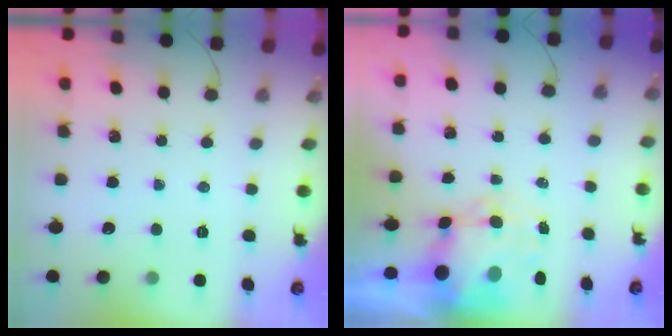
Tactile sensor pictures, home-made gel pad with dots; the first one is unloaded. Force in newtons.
{"total": 9.1, "press": 8.8, "slide": 2.1}